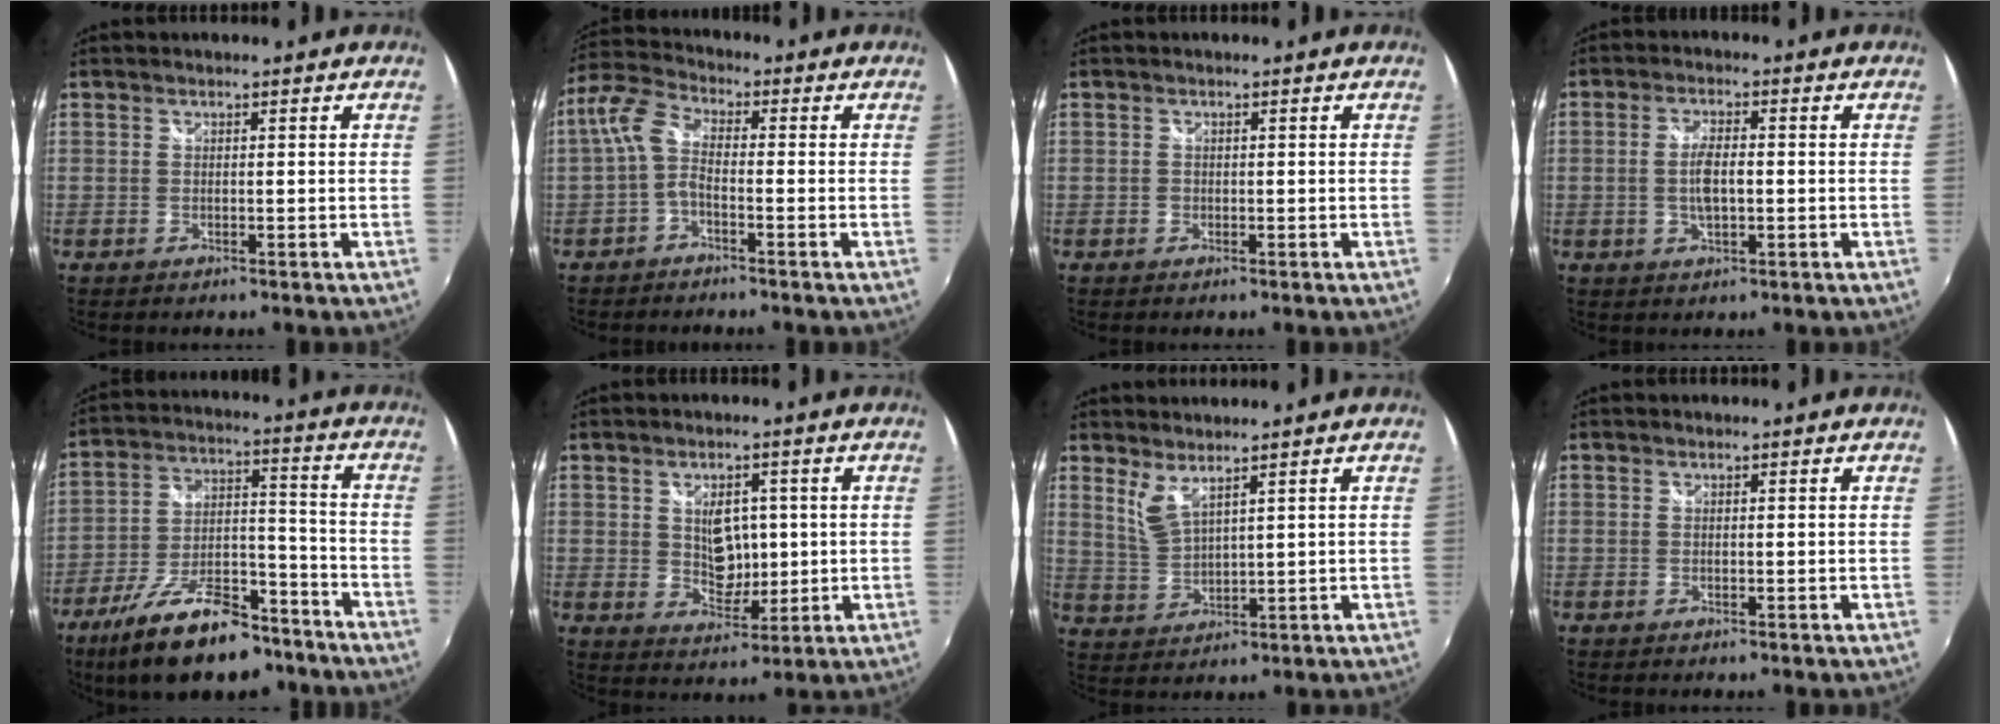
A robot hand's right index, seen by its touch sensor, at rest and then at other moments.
{"total": 5.6, "force": [-1.5, 2.4, 4.8], "torque": [-0.118, 0.018, -0.034]}
{"total": 0.7, "force": [-0.3, 0.6, 0.1], "torque": [-0.001, -0.002, -0.006]}
{"total": 5.0, "force": [-0.5, 1.8, 4.7], "torque": [-0.092, 0.001, -0.007]}
{"total": 20.3, "force": [-14.5, 8.0, 11.8], "torque": [-0.215, -0.002, -0.228]}
{"total": 7.1, "force": [1.0, 4.8, 5.2], "torque": [-0.082, -0.001, 0.023]}
{"total": 4.1, "force": [3.0, 0.8, 2.6], "torque": [-0.056, -0.006, 0.066]}
{"total": 0.0}